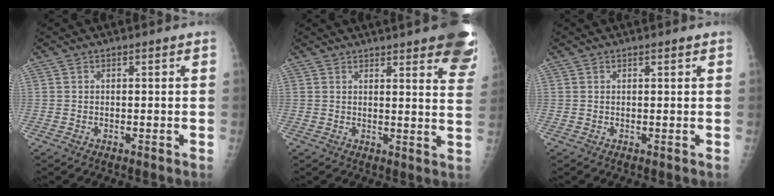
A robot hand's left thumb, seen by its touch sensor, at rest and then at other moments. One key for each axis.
{"total": 17.6, "fx": 12.1, "fy": 3.6, "fz": 12.2, "tx": -0.129, "ty": -0.042, "tz": 0.129}
{"total": 0.8, "fx": 0.5, "fy": 0.0, "fz": 0.5, "tx": -0.007, "ty": 0.000, "tz": 0.009}